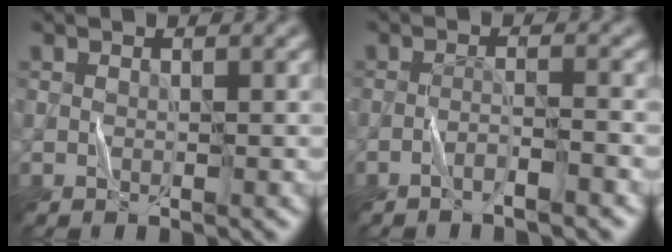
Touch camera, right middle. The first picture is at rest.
{"total": 1.9, "force": [-1.7, -0.2, 0.8], "torque": [-0.008, 0.009, -0.036]}